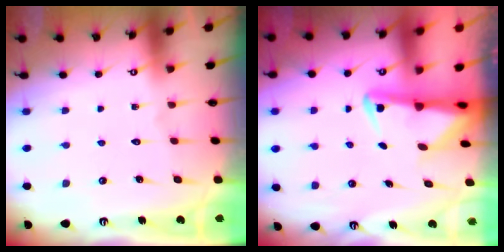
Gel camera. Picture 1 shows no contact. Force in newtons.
{"total": 3.9, "press": 3.8, "slide": 0.7}